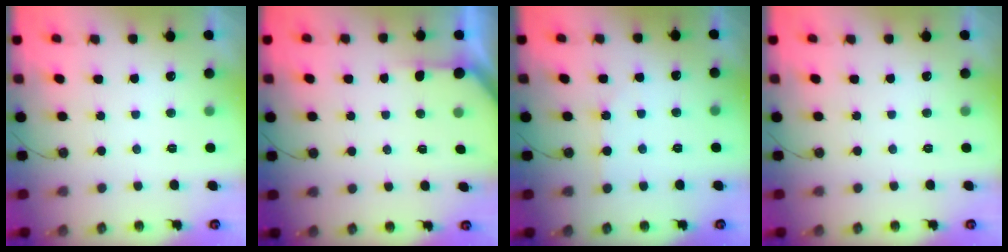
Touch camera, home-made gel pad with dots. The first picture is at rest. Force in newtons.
{"total": 2.9, "press": 2.9, "slide": 0.2}
{"total": 2.9, "press": 2.8, "slide": 0.5}
{"total": 0.0}